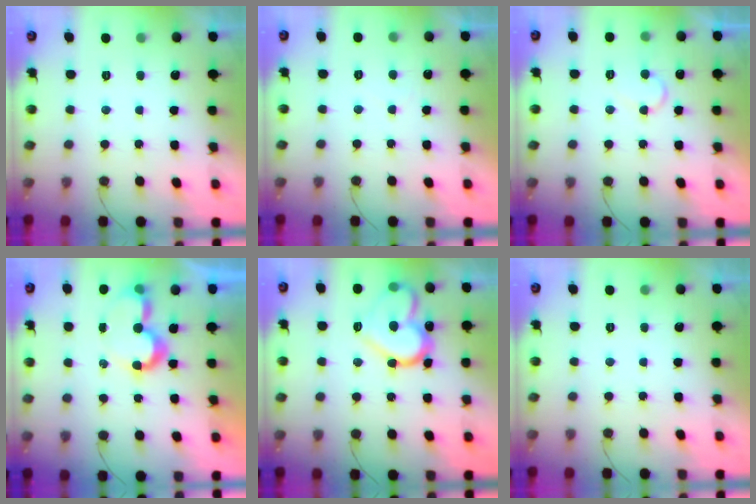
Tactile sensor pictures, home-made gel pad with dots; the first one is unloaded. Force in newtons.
{"total": 3.7, "press": 3.7, "slide": 0.1}
{"total": 6.5, "press": 6.5, "slide": 0.4}
{"total": 8.8, "press": 8.7, "slide": 0.7}
{"total": 17.8, "press": 17.7, "slide": 1.7}
{"total": 0.0}